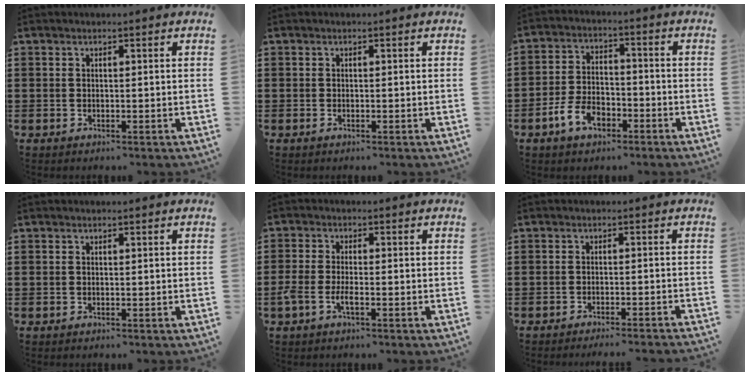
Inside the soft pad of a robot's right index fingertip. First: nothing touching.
{"total": 0.0}
{"total": 5.9, "force": [-3.4, 3.3, 3.5], "torque": [-0.087, 0.007, -0.070]}
{"total": 0.0}
{"total": 3.2, "force": [-1.6, 0.7, 2.6], "torque": [-0.064, -0.006, -0.035]}
{"total": 1.9, "force": [-1.8, -0.5, 0.5], "torque": [-0.008, 0.001, -0.036]}